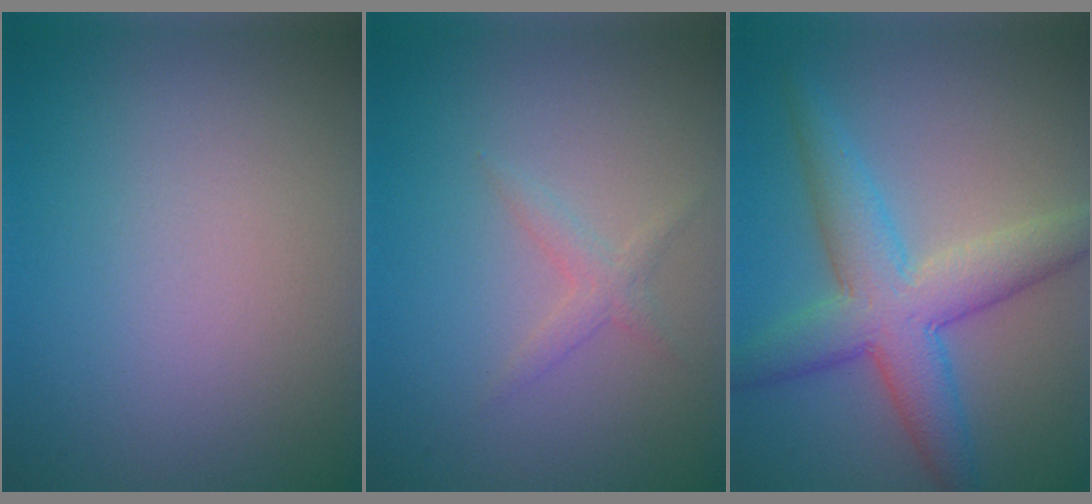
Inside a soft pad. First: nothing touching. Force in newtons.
{"total": 1.3, "press": 1.3, "slide": 0.1}
{"total": 6.6, "press": 6.6, "slide": 0.1}